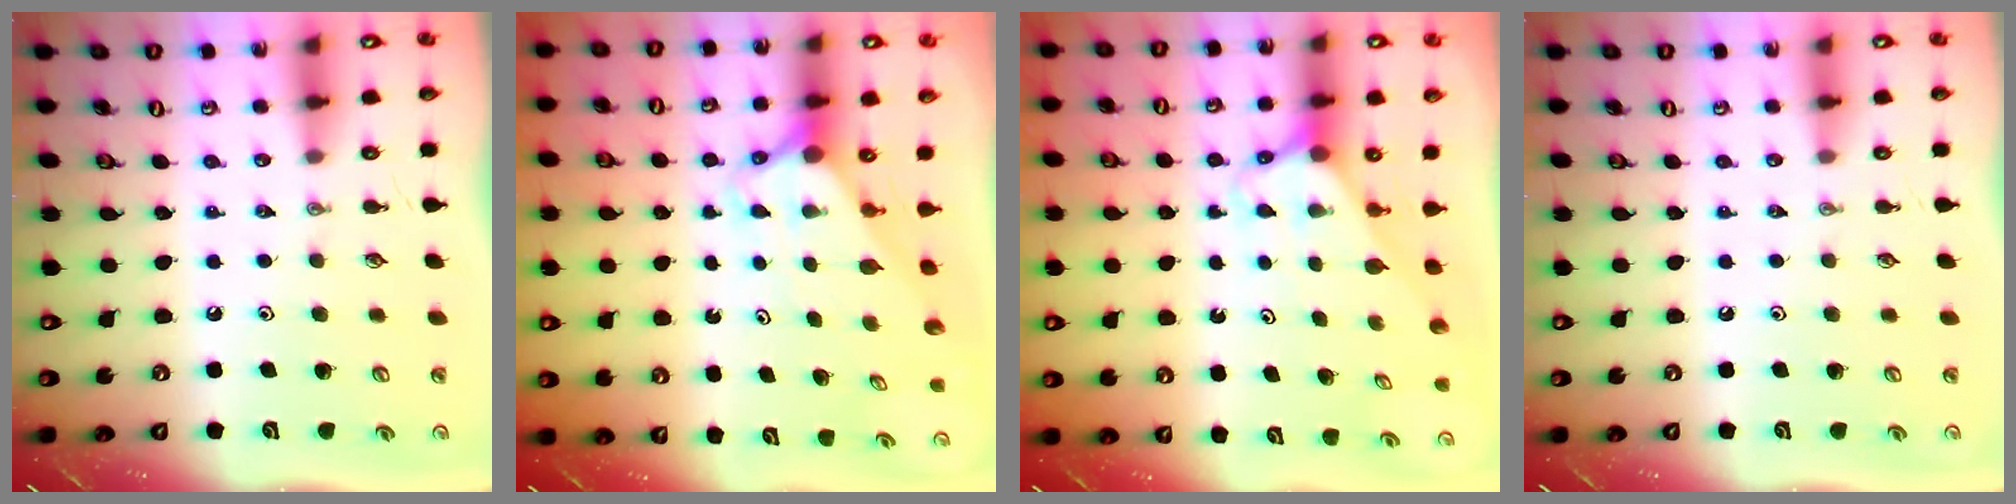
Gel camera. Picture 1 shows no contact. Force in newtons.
{"total": 2.6, "press": 2.6, "slide": 0.0}
{"total": 2.7, "press": 2.7, "slide": 0.2}
{"total": 0.0}